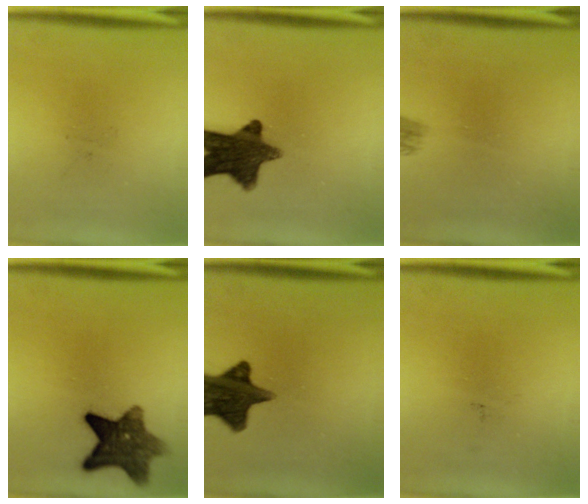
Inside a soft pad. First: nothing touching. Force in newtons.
{"total": 12.8}
{"total": 1.6}
{"total": 9.7}
{"total": 14.3}
{"total": 0.0}